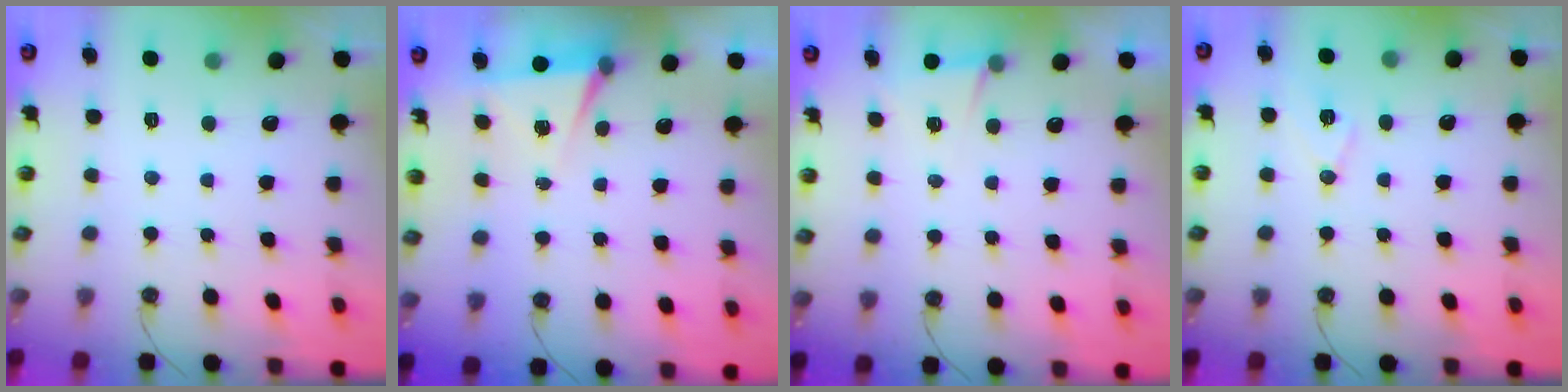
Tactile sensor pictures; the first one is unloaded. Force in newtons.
{"total": 5.0, "press": 2.3, "slide": 4.4}
{"total": 3.6, "press": 1.9, "slide": 3.1}
{"total": 8.6, "press": 7.7, "slide": 3.8}